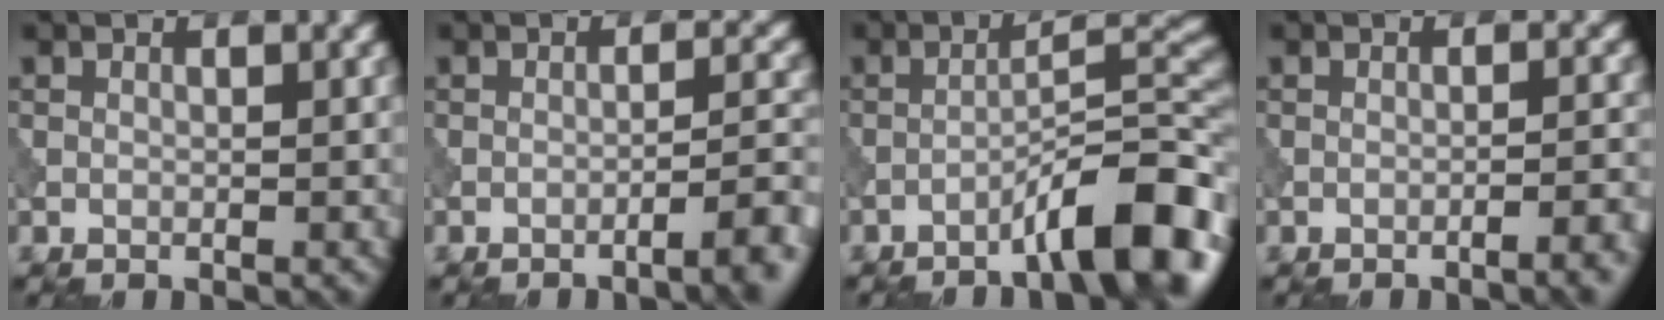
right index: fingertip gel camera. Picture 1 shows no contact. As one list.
[{"total": 4.3, "force": [-2.7, 0.7, 3.3], "torque": [-0.035, 0.015, -0.049]}, {"total": 8.4, "force": [-5.1, 1.5, 6.5], "torque": [-0.090, 0.022, -0.082]}, {"total": 3.3, "force": [-1.9, 0.7, 2.6], "torque": [-0.025, 0.017, -0.034]}]